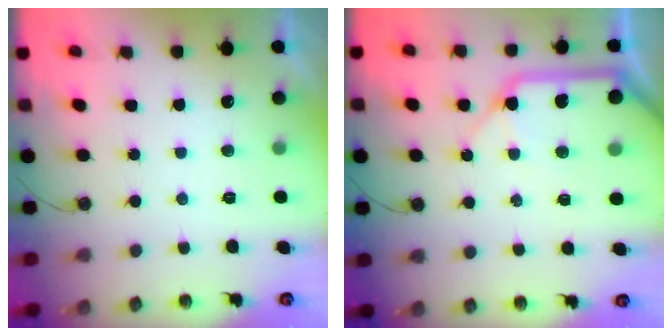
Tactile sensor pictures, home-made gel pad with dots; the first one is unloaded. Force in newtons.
{"total": 14.0, "press": 13.9, "slide": 1.9}